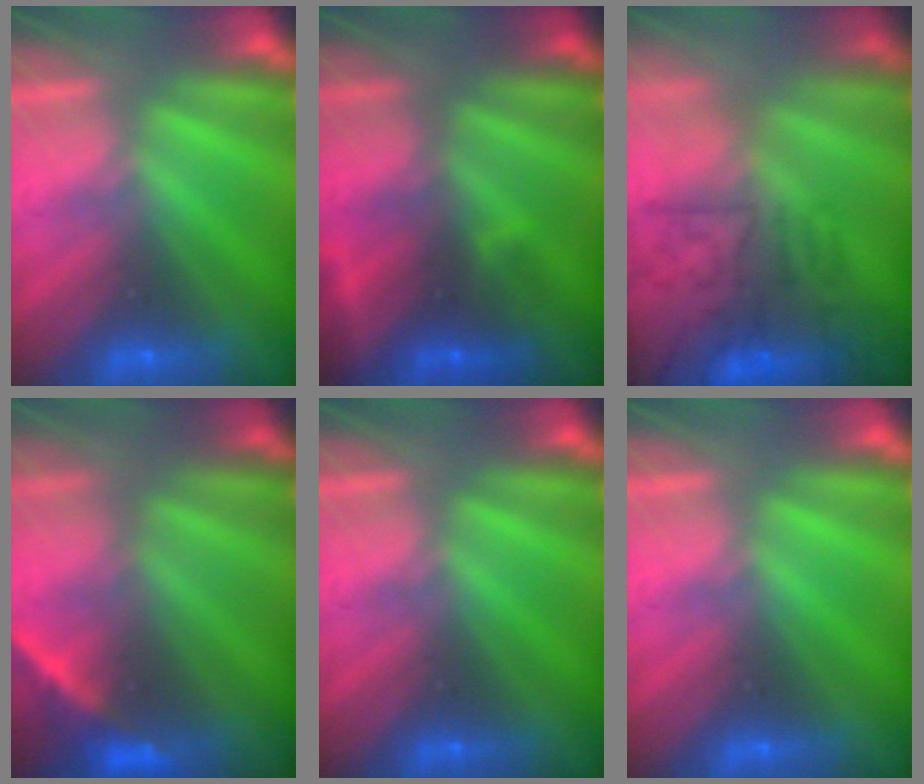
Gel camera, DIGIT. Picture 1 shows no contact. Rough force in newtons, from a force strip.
{"total": 2.7}
{"total": 8.6}
{"total": 2.2}
{"total": 0.0}
{"total": 0.0}